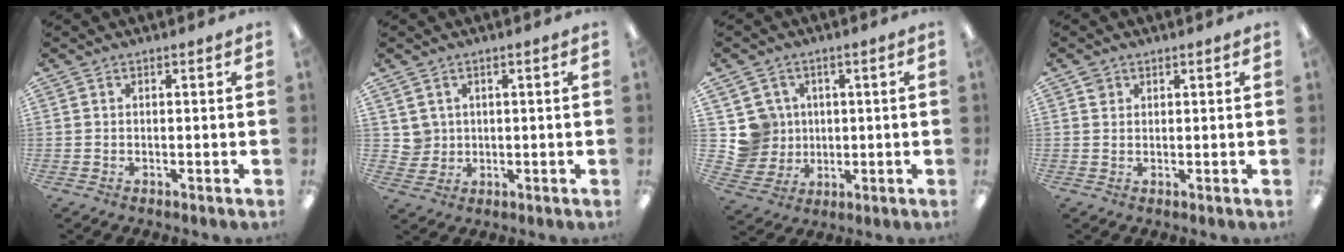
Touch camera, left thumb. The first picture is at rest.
{"total": 3.6, "force": [1.9, 3.1, -0.3], "torque": [-0.010, 0.001, 0.037]}
{"total": 8.3, "force": [2.2, 8.0, 0.5], "torque": [-0.027, -0.004, 0.053]}
{"total": 1.4, "force": [1.0, 1.0, 0.0], "torque": [0.006, -0.003, 0.018]}